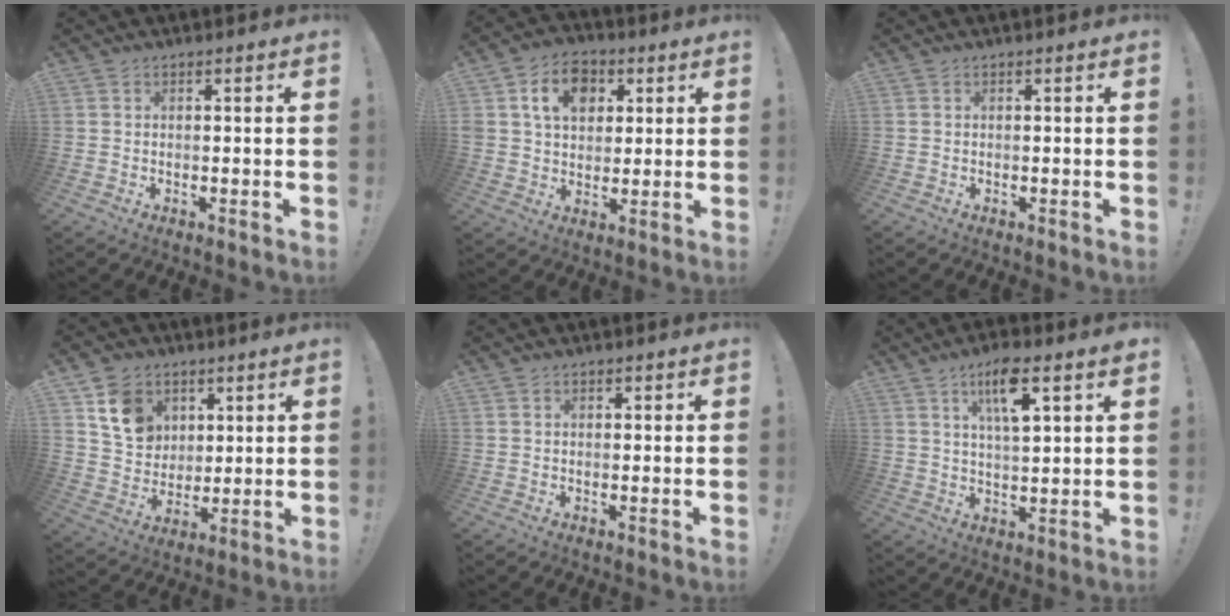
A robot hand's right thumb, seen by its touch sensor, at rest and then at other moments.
{"total": 12.5, "force": [4.4, 9.6, 6.7], "torque": [-0.098, -0.002, 0.084]}
{"total": 0.0}
{"total": 11.8, "force": [5.6, 9.6, 4.3], "torque": [-0.064, -0.020, 0.114]}
{"total": 0.6, "force": [0.4, 0.4, 0.3], "torque": [0.000, -0.001, 0.005]}
{"total": 10.3, "force": [5.2, 3.0, 8.4], "torque": [-0.132, -0.011, 0.084]}